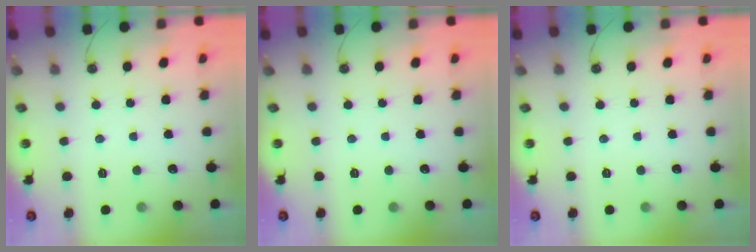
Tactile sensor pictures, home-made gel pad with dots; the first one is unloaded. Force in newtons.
{"total": 0.0}
{"total": 0.0}